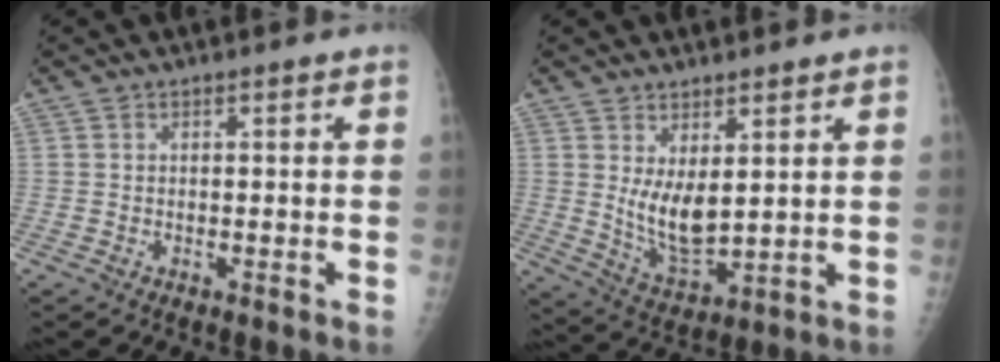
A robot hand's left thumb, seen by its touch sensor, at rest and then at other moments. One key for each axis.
{"total": 8.7, "fx": 2.4, "fy": 3.9, "fz": 7.4, "tx": -0.121, "ty": -0.039, "tz": 0.060}